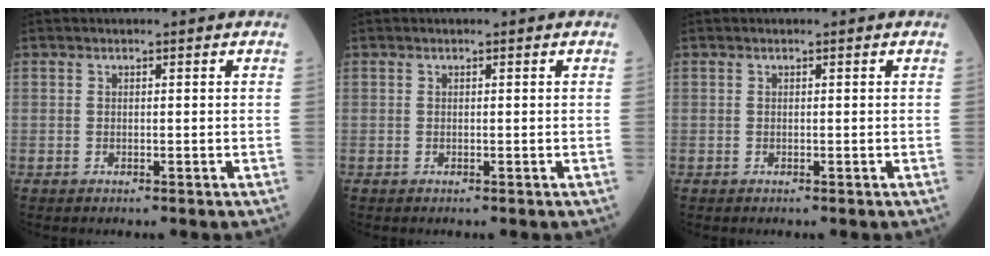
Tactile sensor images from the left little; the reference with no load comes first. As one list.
[{"total": 0.0}, {"total": 0.0}]